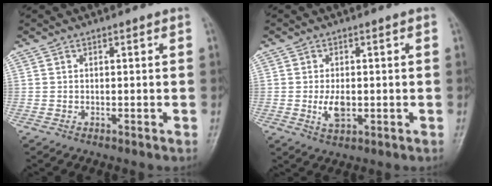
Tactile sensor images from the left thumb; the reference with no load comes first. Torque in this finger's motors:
{"motor_torque": [0.76, 0.90, 0.72, 0.07, 0.03]}